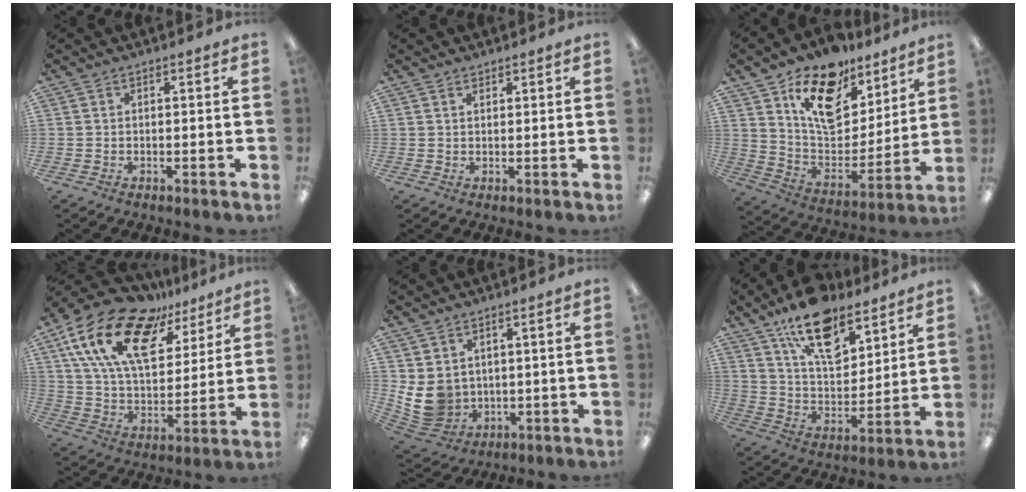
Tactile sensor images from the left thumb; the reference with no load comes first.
{"total": 1.2, "force": [1.1, 0.6, 0.2], "torque": [-0.005, 0.000, 0.020]}
{"total": 17.9, "force": [11.4, 10.6, 8.8], "torque": [-0.146, -0.066, 0.206]}
{"total": 21.4, "force": [12.9, 10.9, 13.2], "torque": [-0.257, -0.067, 0.229]}
{"total": 9.1, "force": [1.6, 7.9, 4.3], "torque": [-0.113, -0.015, 0.036]}
{"total": 17.1, "force": [11.6, 8.2, 9.5], "torque": [-0.150, -0.058, 0.203]}